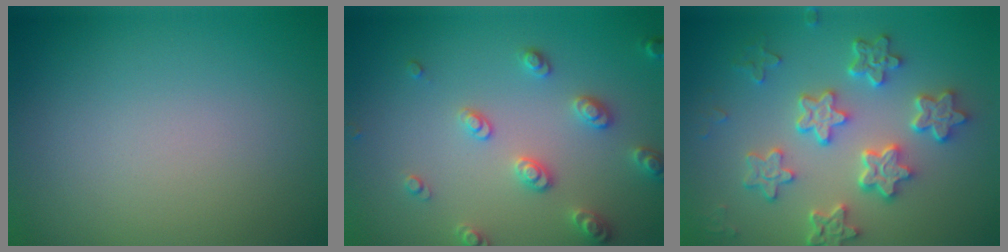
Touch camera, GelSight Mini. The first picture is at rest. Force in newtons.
{"total": 2.9, "press": 2.9, "slide": 0.5}
{"total": 5.9, "press": 5.0, "slide": 3.2}